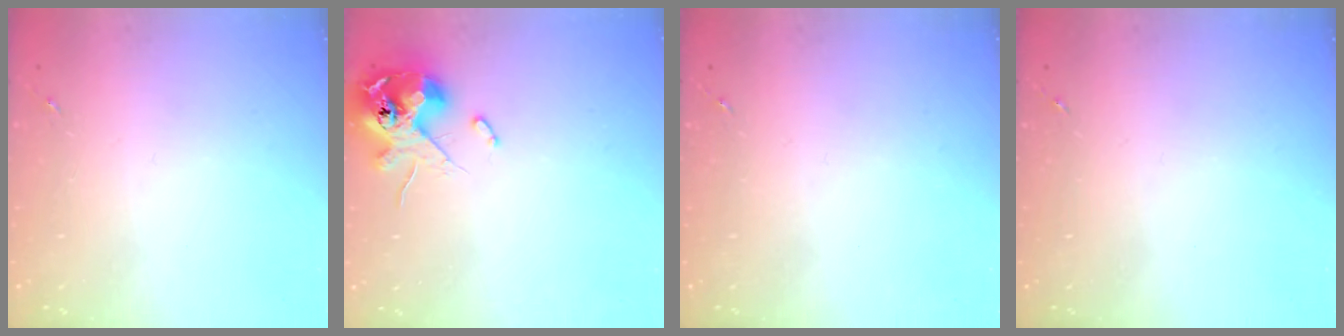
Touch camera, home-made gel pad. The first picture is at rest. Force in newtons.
{"total": 12.4, "press": 12.2, "slide": 2.1}
{"total": 0.0}
{"total": 0.0}